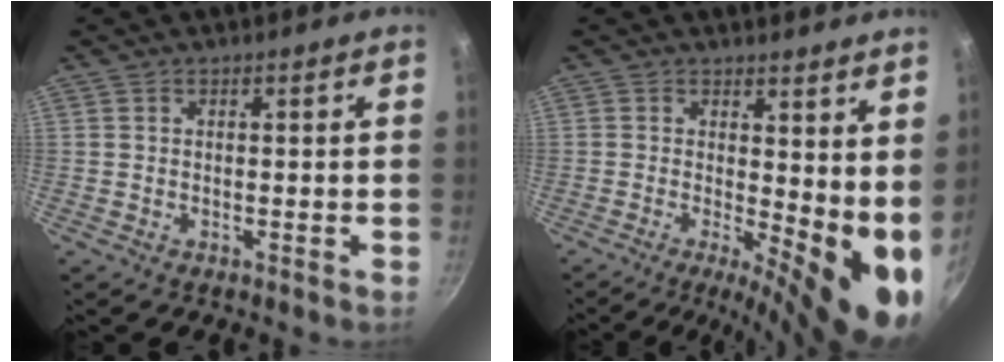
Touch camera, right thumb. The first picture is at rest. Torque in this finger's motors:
{"motor_torque": [0.35, 1.36, 0.50, -0.38, 0.37]}